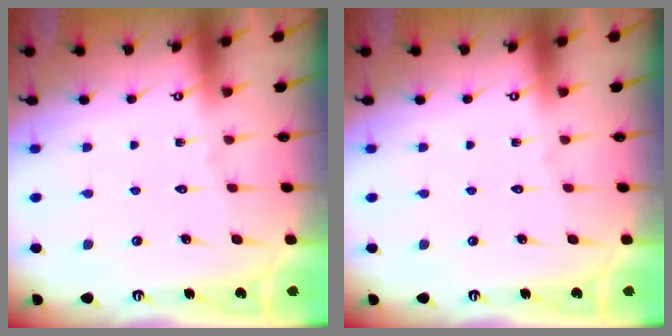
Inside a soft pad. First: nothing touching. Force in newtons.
{"total": 0.0}